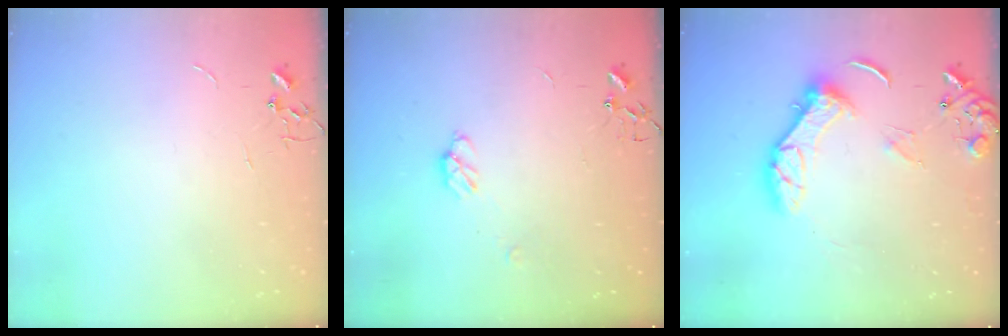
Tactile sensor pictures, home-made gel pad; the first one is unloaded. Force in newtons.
{"total": 5.0, "press": 4.9, "slide": 0.5}
{"total": 13.0, "press": 12.9, "slide": 1.1}